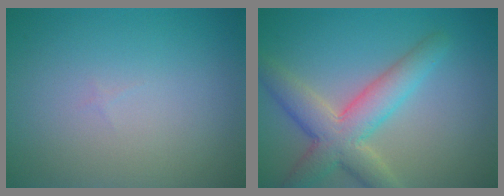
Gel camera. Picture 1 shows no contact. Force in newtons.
{"total": 5.8, "press": 5.8, "slide": 0.3}